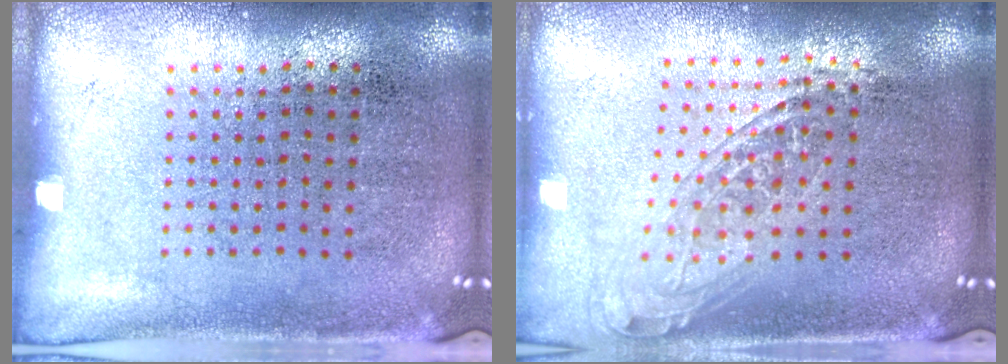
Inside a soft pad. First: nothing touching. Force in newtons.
{"total": 1.7, "press": 1.3, "slide": 1.0}